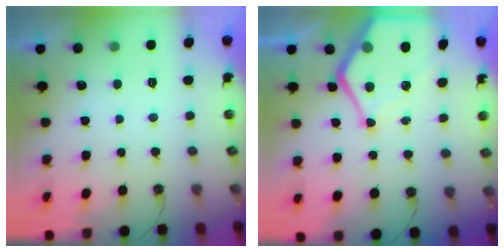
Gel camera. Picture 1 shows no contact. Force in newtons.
{"total": 13.4, "press": 13.4, "slide": 1.1}